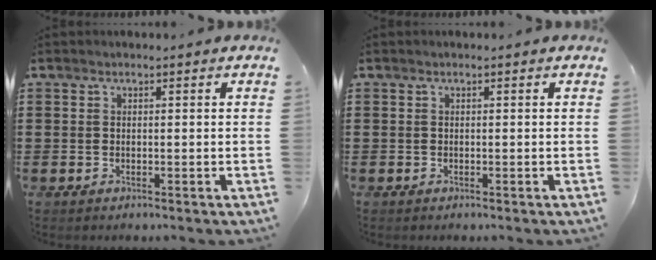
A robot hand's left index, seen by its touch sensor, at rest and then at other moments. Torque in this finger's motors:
{"motor_torque": [0.00, 0.00, 0.01, -0.01]}